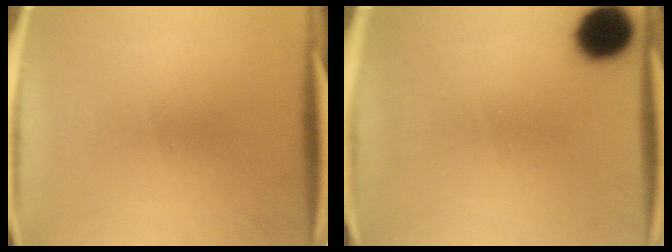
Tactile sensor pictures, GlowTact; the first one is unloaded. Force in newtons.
{"total": 10.4}